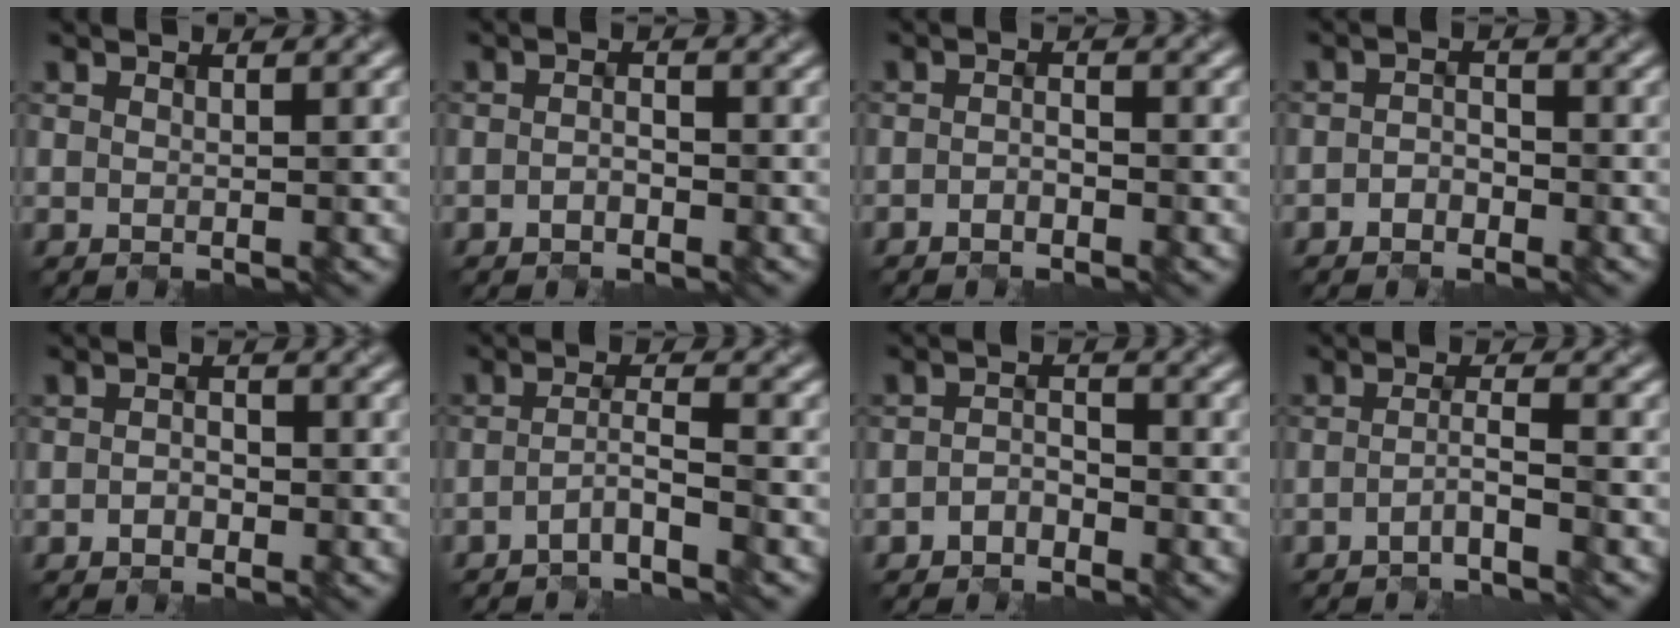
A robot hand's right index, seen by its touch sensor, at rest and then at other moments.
{"total": 1.6, "force": [-0.8, 1.0, 1.1], "torque": [-0.020, 0.002, -0.016]}
{"total": 1.4, "force": [-1.0, 0.6, 0.9], "torque": [-0.015, 0.002, -0.021]}
{"total": 1.8, "force": [-1.1, 1.2, 0.9], "torque": [-0.014, 0.002, -0.025]}
{"total": 1.9, "force": [-0.5, 1.3, 1.2], "torque": [-0.018, 0.002, -0.011]}
{"total": 2.5, "force": [-1.8, 0.2, 1.7], "torque": [-0.029, 0.011, -0.042]}
{"total": 1.9, "force": [-1.3, 1.1, 0.8], "torque": [-0.016, 0.004, -0.029]}
{"total": 2.1, "force": [-1.4, 0.1, 1.5], "torque": [-0.025, 0.009, -0.035]}